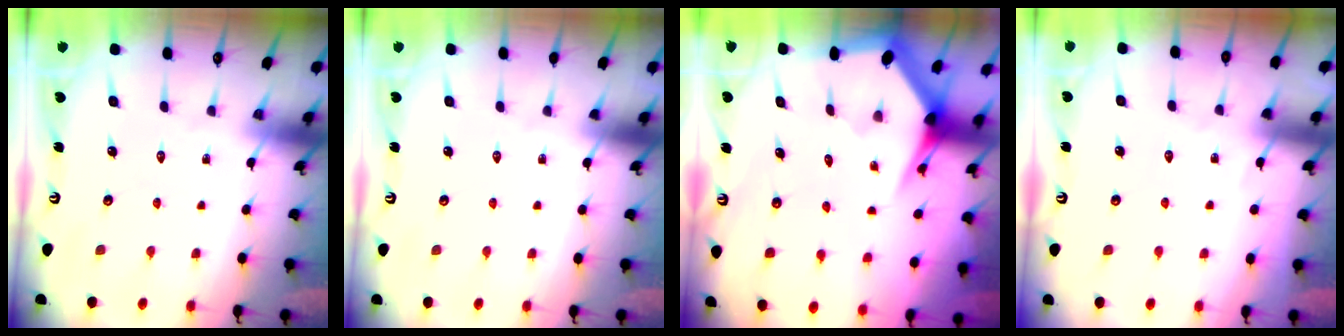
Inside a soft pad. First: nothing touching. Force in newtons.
{"total": 0.0}
{"total": 3.8, "press": 3.8, "slide": 0.1}
{"total": 4.8, "press": 4.7, "slide": 0.6}